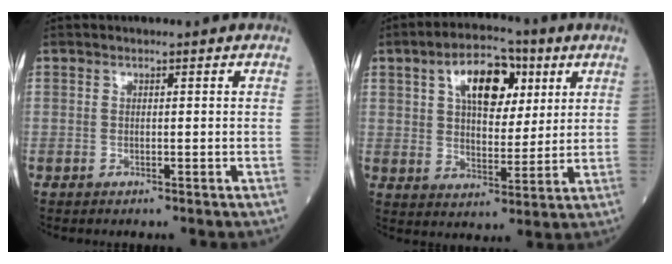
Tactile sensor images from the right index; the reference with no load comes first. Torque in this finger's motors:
{"motor_torque": [1.12, 1.02, 0.18, 0.06]}